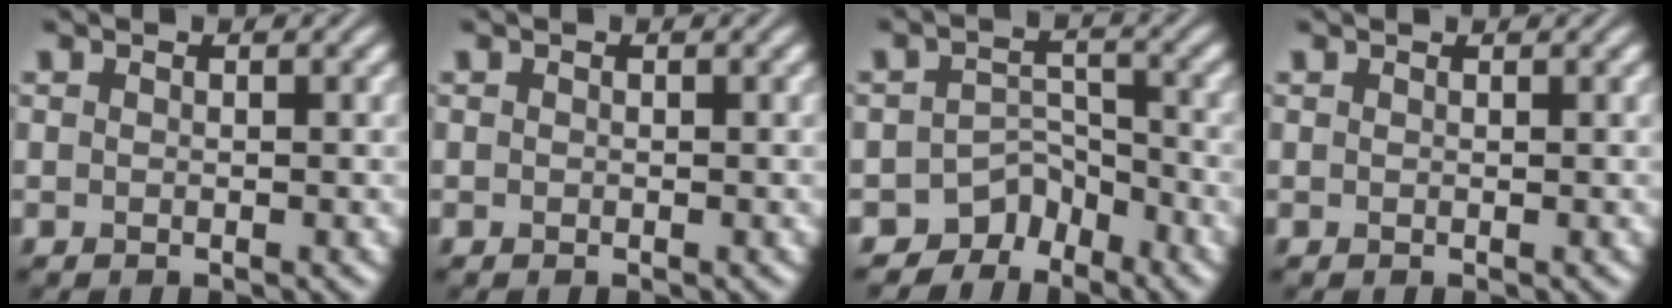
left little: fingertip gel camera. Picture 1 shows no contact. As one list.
[{"total": 0.0}, {"total": 4.5, "force": [-3.8, 2.3, 0.5], "torque": [0.011, 0.005, -0.060]}, {"total": 0.7, "force": [0.7, 0.1, 0.2], "torque": [-0.006, -0.003, 0.005]}]